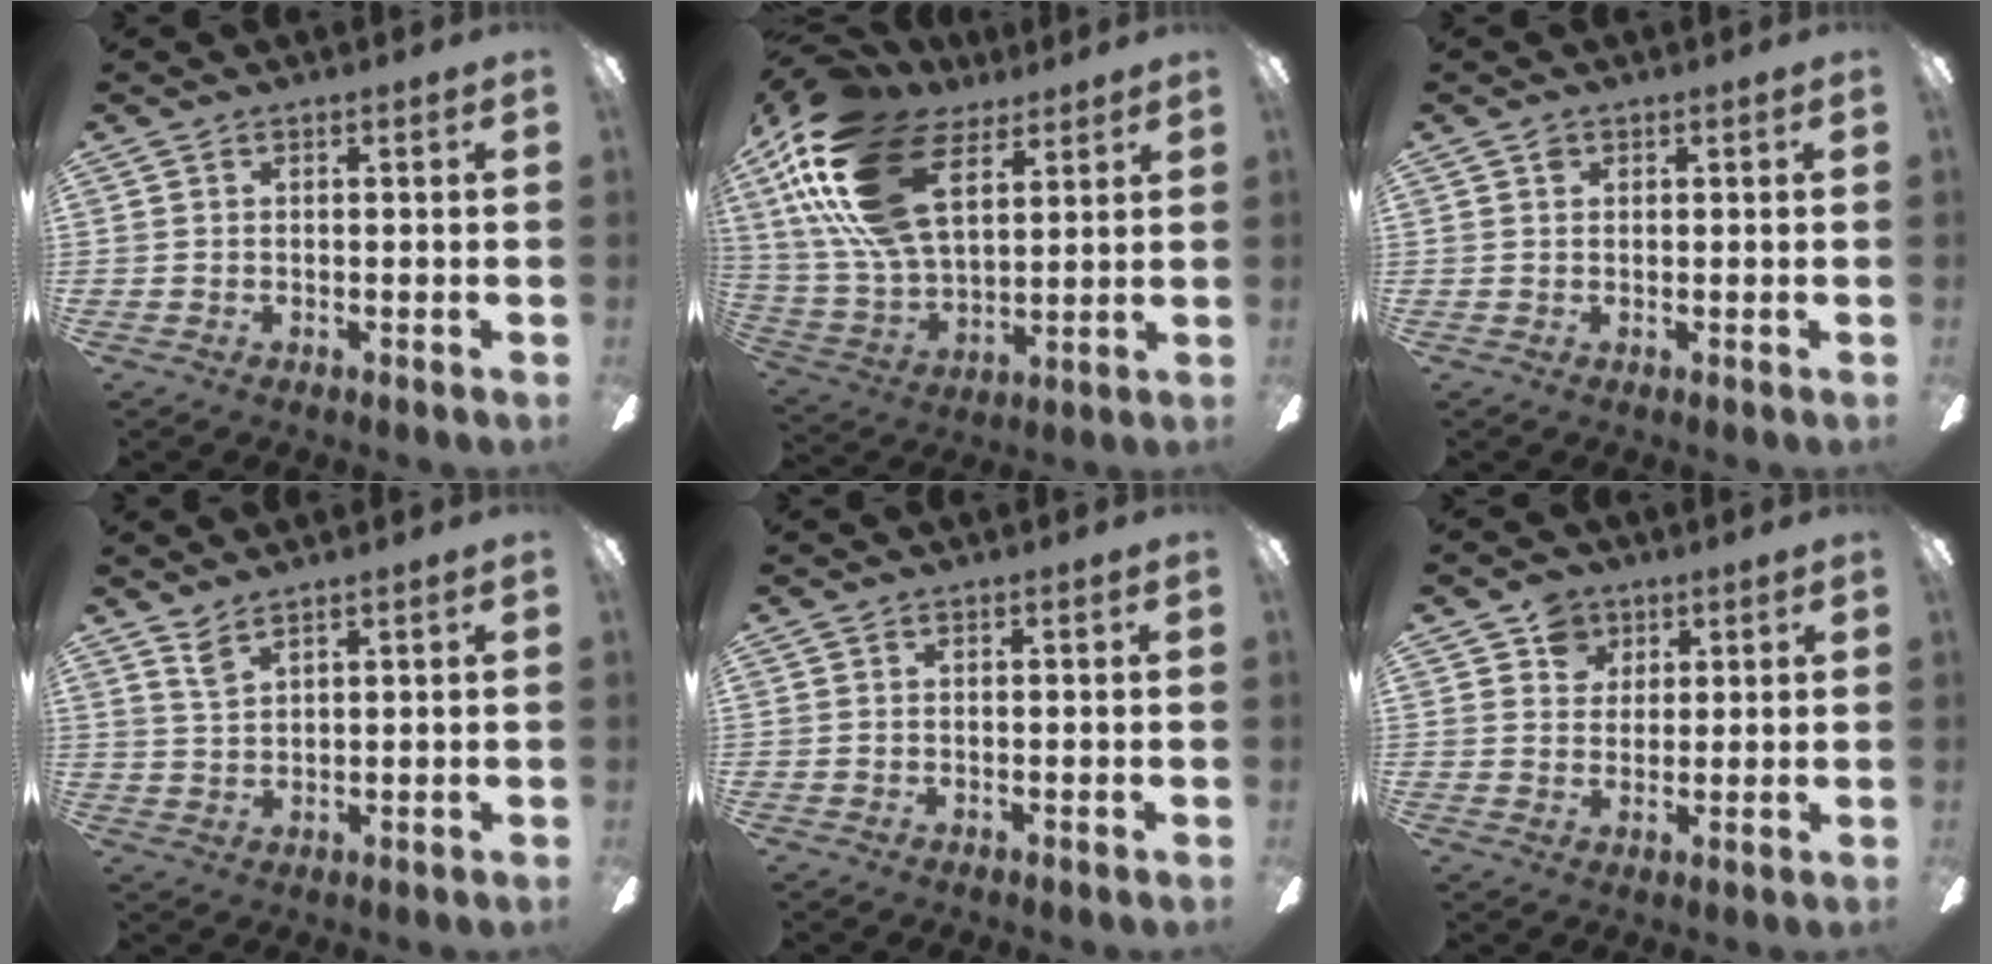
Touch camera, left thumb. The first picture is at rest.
{"total": 24.7, "force": [12.1, 13.5, 16.9], "torque": [-0.365, -0.040, 0.217]}
{"total": 1.3, "force": [0.5, 0.9, 0.7], "torque": [-0.014, 0.005, 0.009]}
{"total": 3.7, "force": [3.0, 1.2, 1.9], "torque": [-0.044, -0.005, 0.055]}
{"total": 0.0}
{"total": 6.2, "force": [3.5, 5.0, 1.0], "torque": [-0.019, -0.001, 0.064]}